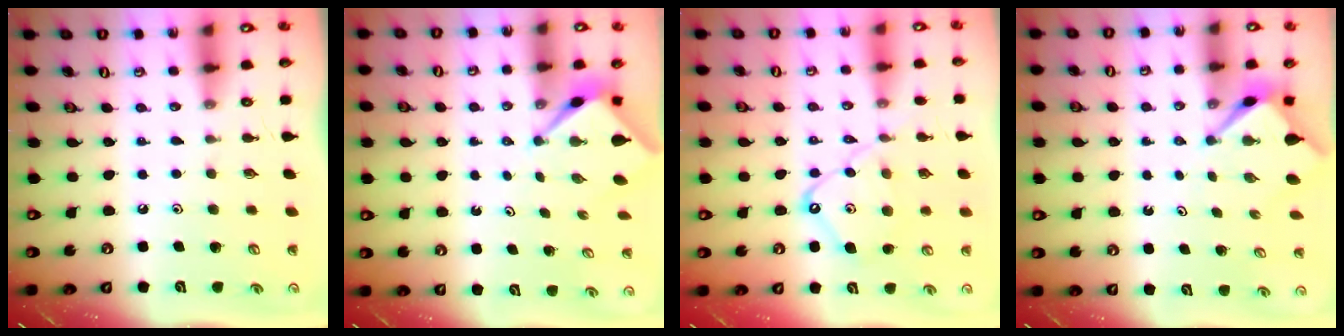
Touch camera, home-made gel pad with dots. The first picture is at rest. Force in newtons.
{"total": 2.5, "press": 2.5, "slide": 0.2}
{"total": 11.1, "press": 11.1, "slide": 1.0}
{"total": 2.9, "press": 2.9, "slide": 0.2}